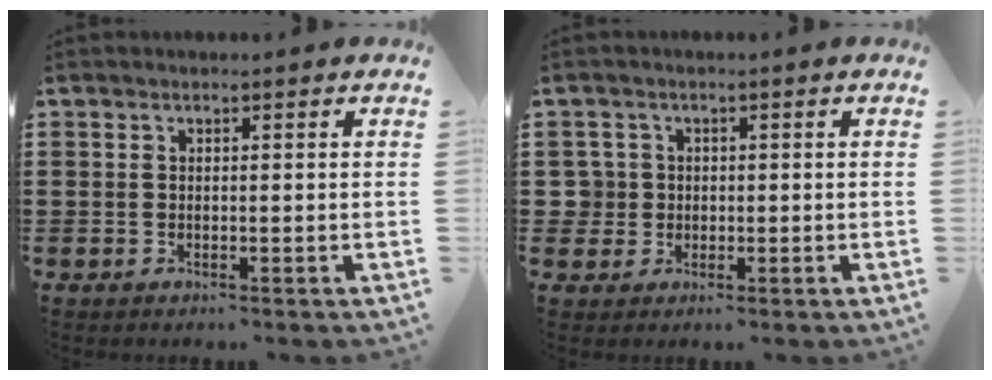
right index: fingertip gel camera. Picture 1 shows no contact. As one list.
[{"total": 2.8, "force": [-0.2, 2.8, 0.5], "torque": [-0.033, 0.003, -0.008]}]